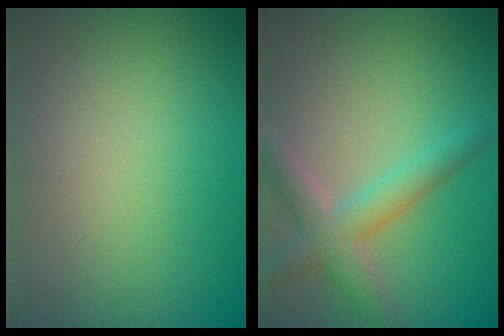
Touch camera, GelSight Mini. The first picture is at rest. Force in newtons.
{"total": 3.5, "press": 3.5, "slide": 0.2}